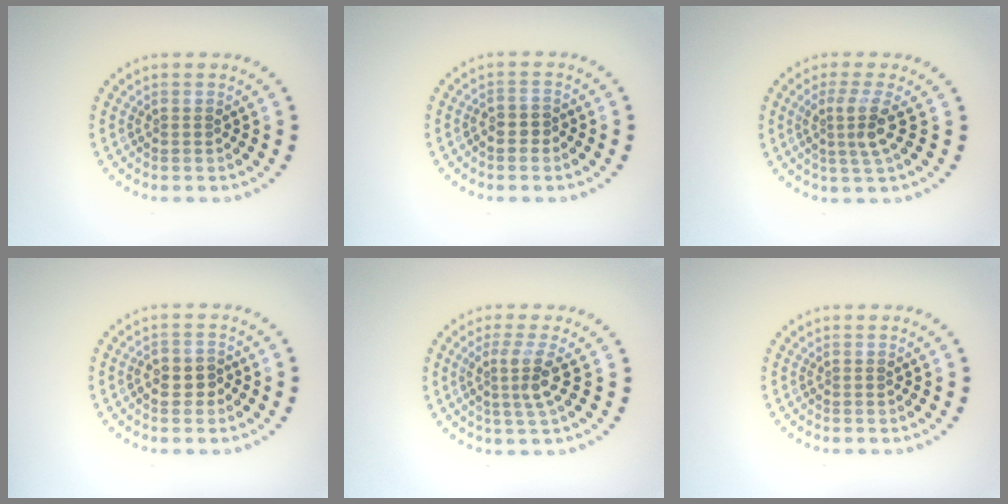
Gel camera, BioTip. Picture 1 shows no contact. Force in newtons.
{"total": 1.2, "press": 1.0, "slide": 0.7}
{"total": 2.7, "press": 2.0, "slide": 1.8}
{"total": 2.3, "press": 2.2, "slide": 0.7}
{"total": 2.7, "press": 1.9, "slide": 1.8}
{"total": 0.0}